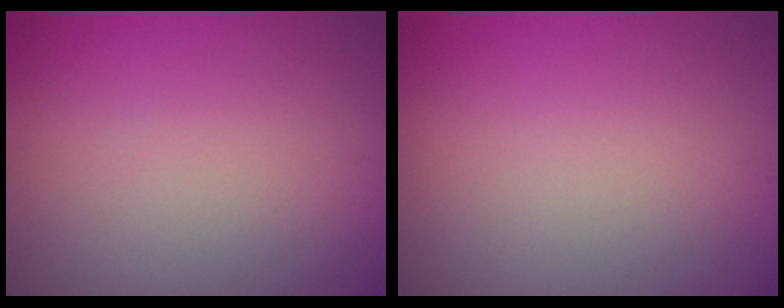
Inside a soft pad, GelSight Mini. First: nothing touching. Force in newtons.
{"total": 0.0}